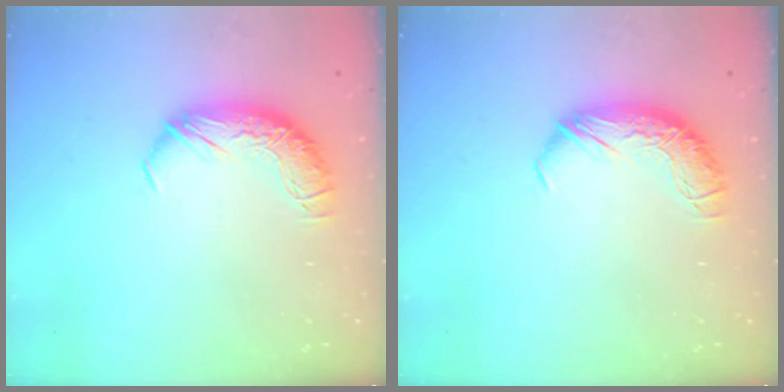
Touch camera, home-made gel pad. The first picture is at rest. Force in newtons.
{"total": 0.0}